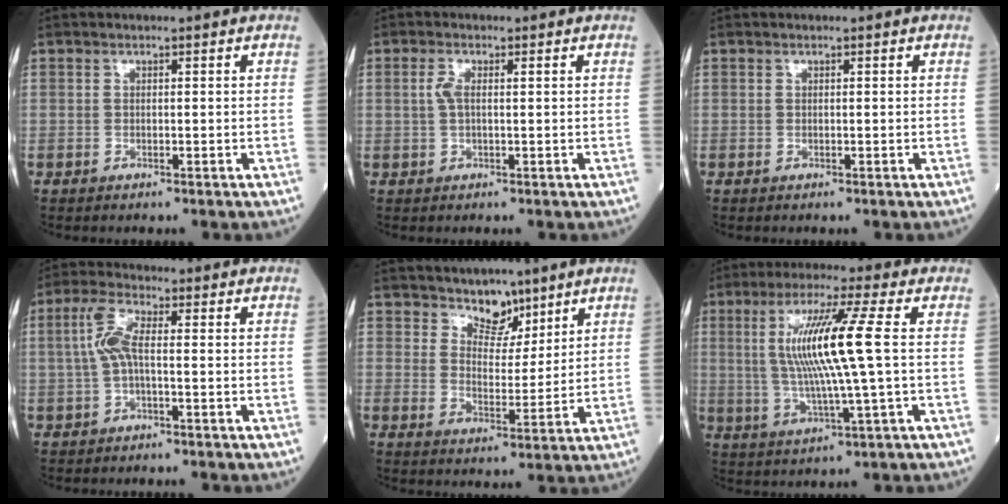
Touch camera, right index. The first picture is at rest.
{"total": 2.1, "force": [0.4, 0.7, 2.0], "torque": [-0.050, 0.009, 0.009]}
{"total": 0.0}
{"total": 5.0, "force": [0.0, 1.1, 4.9], "torque": [-0.111, 0.013, -0.003]}
{"total": 5.3, "force": [4.3, 2.6, 1.5], "torque": [-0.015, -0.008, 0.076]}
{"total": 11.8, "force": [1.6, -0.7, 11.7], "torque": [-0.233, 0.001, 0.029]}